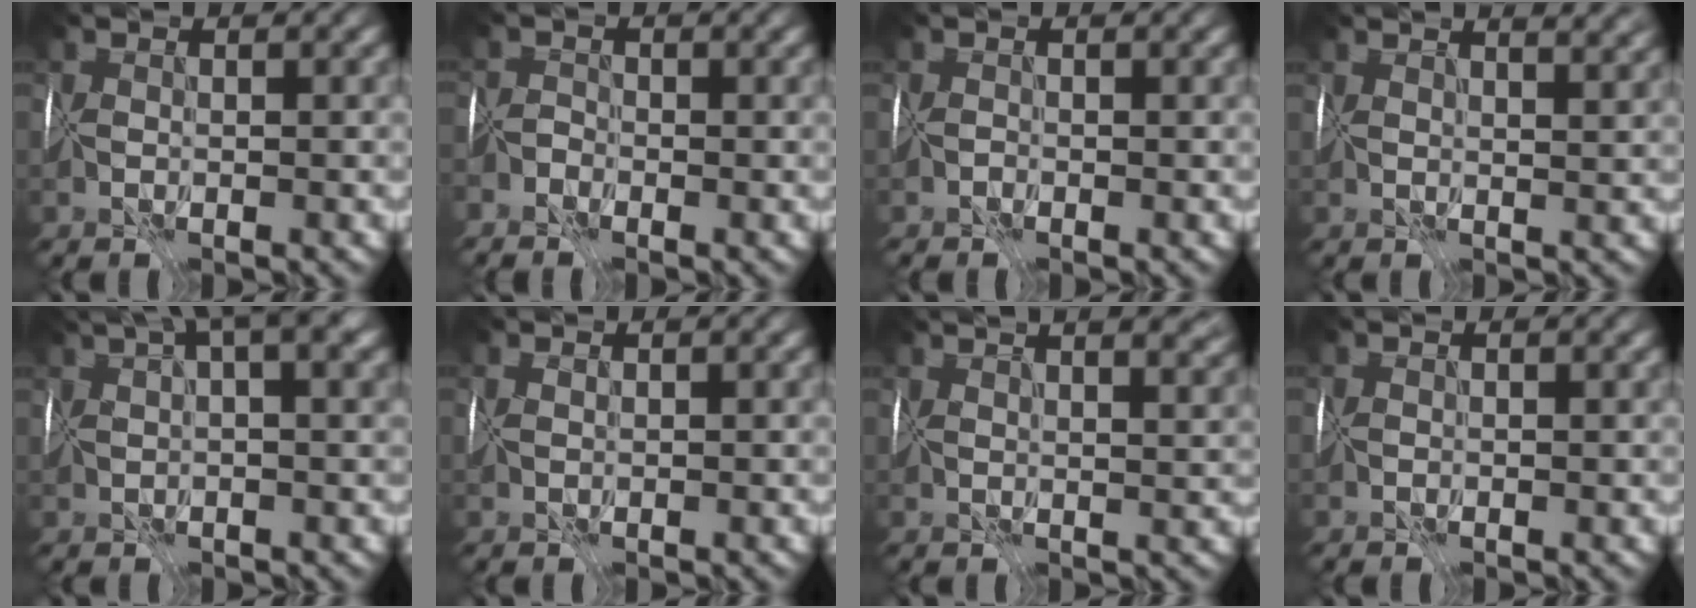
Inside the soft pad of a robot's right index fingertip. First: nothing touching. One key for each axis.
{"total": 1.2, "fx": -1.2, "fy": -0.3, "fz": 0.1, "tx": 0.001, "ty": 0.003, "tz": -0.029}
{"total": 1.1, "fx": -0.2, "fy": -0.8, "fz": -0.7, "tx": 0.015, "ty": 0.005, "tz": -0.005}
{"total": 6.8, "fx": 4.5, "fy": 2.7, "fz": 4.3, "tx": -0.072, "ty": 0.038, "tz": 0.065}
{"total": 7.2, "fx": 4.0, "fy": 1.7, "fz": 5.7, "tx": -0.106, "ty": 0.020, "tz": 0.077}
{"total": 1.0, "fx": 0.5, "fy": 0.5, "fz": 0.7, "tx": -0.015, "ty": 0.000, "tz": 0.010}
{"total": 10.8, "fx": 7.0, "fy": 4.2, "fz": 7.0, "tx": -0.099, "ty": 0.061, "tz": 0.090}
{"total": 0.0}